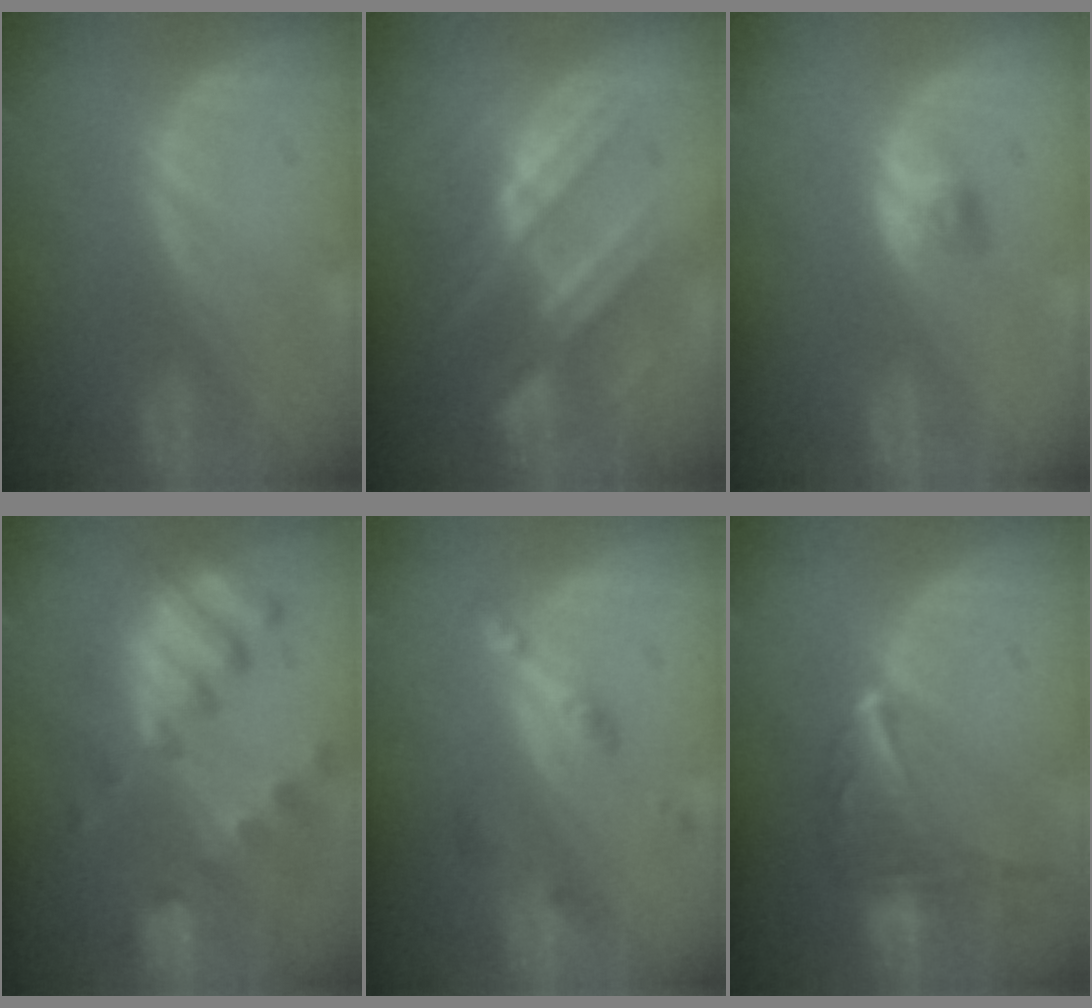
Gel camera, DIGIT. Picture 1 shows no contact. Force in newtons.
{"total": 8.6, "press": 8.3, "slide": 2.4}
{"total": 2.4, "press": 2.2, "slide": 0.7}
{"total": 10.4, "press": 9.0, "slide": 5.3}
{"total": 5.3, "press": 4.7, "slide": 2.5}
{"total": 9.2, "press": 8.1, "slide": 4.3}